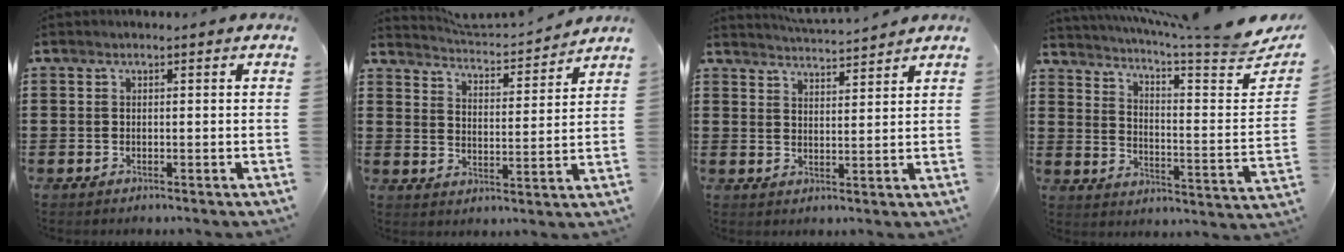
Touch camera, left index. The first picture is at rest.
{"total": 3.4, "force": [3.4, -0.2, 0.1], "torque": [-0.024, -0.035, 0.055]}
{"total": 3.7, "force": [3.7, -0.5, 0.3], "torque": [-0.019, -0.022, 0.065]}
{"total": 6.0, "force": [4.9, -0.2, 3.3], "torque": [-0.071, -0.054, 0.076]}